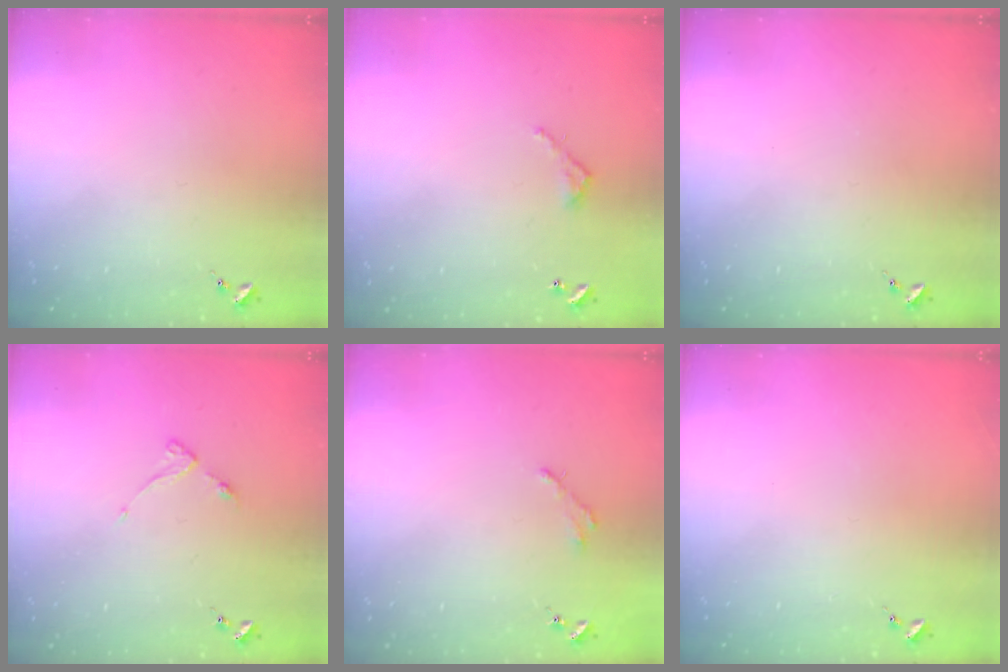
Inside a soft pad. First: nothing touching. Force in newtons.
{"total": 3.9, "press": 3.9, "slide": 0.3}
{"total": 0.0}
{"total": 4.0, "press": 3.9, "slide": 0.5}
{"total": 2.5, "press": 2.5, "slide": 0.2}
{"total": 0.0}